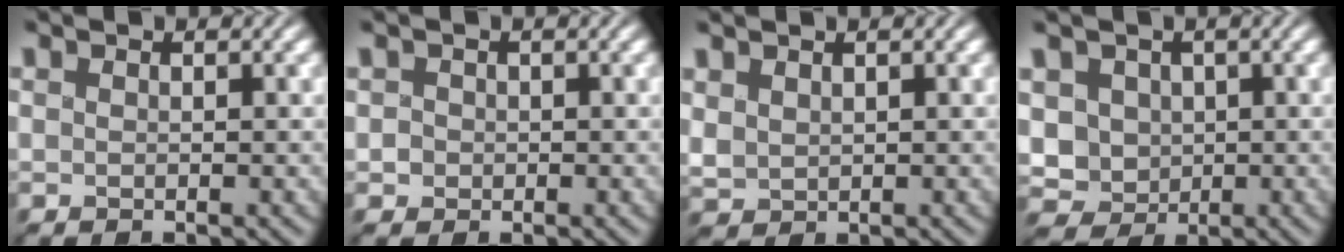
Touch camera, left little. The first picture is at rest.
{"total": 0.7, "force": [-0.4, 0.5, -0.4], "torque": [0.000, -0.002, 0.003]}
{"total": 0.9, "force": [0.6, 0.6, 0.3], "torque": [-0.018, 0.000, 0.027]}
{"total": 4.9, "force": [0.2, 4.4, 2.1], "torque": [-0.077, 0.005, 0.011]}